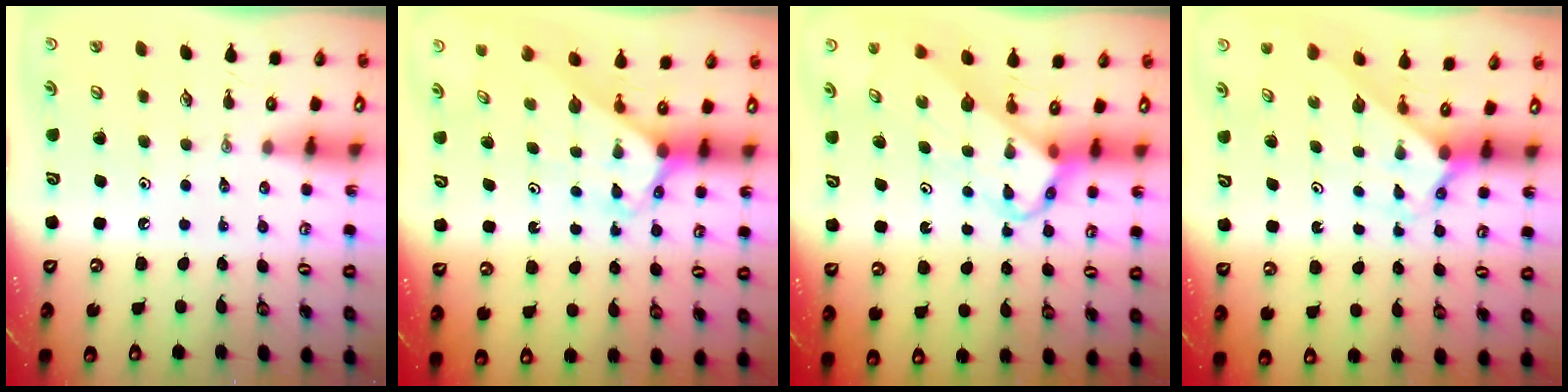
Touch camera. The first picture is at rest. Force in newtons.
{"total": 2.7, "press": 2.7, "slide": 0.2}
{"total": 4.8, "press": 4.8, "slide": 0.4}
{"total": 2.1, "press": 2.1, "slide": 0.1}